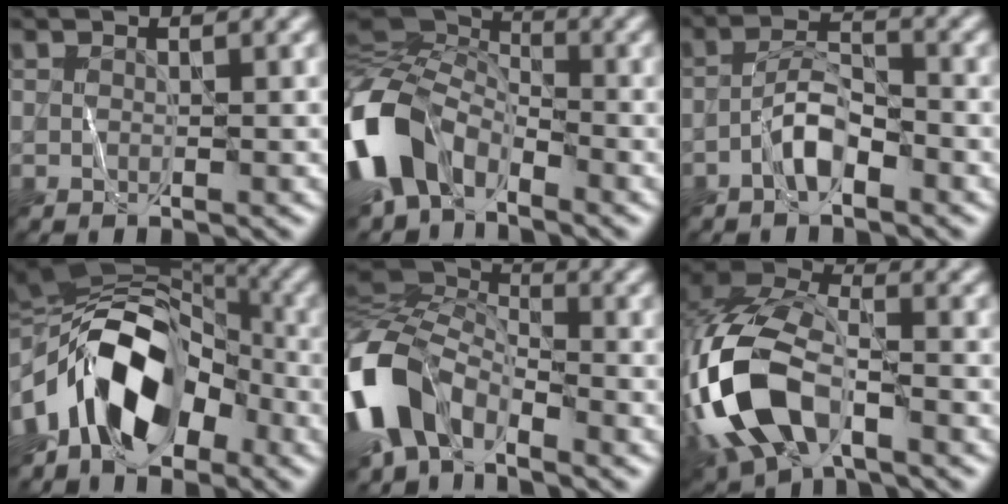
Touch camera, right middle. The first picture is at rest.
{"total": 12.0, "force": [-5.3, 7.7, 7.6], "torque": [-0.185, -0.022, -0.110]}
{"total": 3.3, "force": [-2.0, 1.1, 2.4], "torque": [-0.042, 0.012, -0.042]}
{"total": 11.9, "force": [-4.8, 6.9, 8.4], "torque": [-0.141, 0.016, -0.098]}
{"total": 10.6, "force": [-5.2, 6.5, 6.6], "torque": [-0.151, -0.015, -0.115]}
{"total": 12.6, "force": [-4.6, 6.9, 9.5], "torque": [-0.216, -0.003, -0.092]}